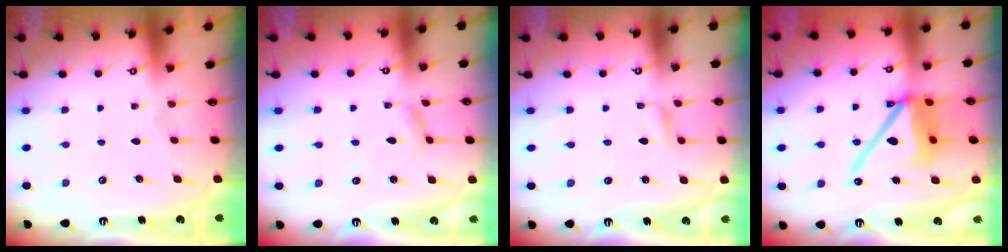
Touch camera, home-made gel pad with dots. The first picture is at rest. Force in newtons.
{"total": 2.6, "press": 2.6, "slide": 0.2}
{"total": 1.8, "press": 1.8, "slide": 0.3}
{"total": 15.3, "press": 15.1, "slide": 2.0}